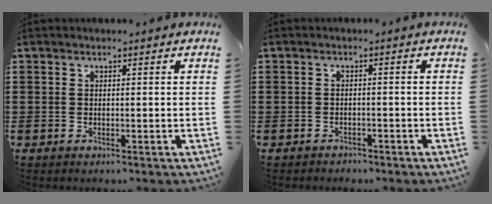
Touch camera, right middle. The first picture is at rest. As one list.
[{"total": 1.2, "force": [-1.1, 0.3, -0.2], "torque": [-0.001, 0.002, -0.026]}]